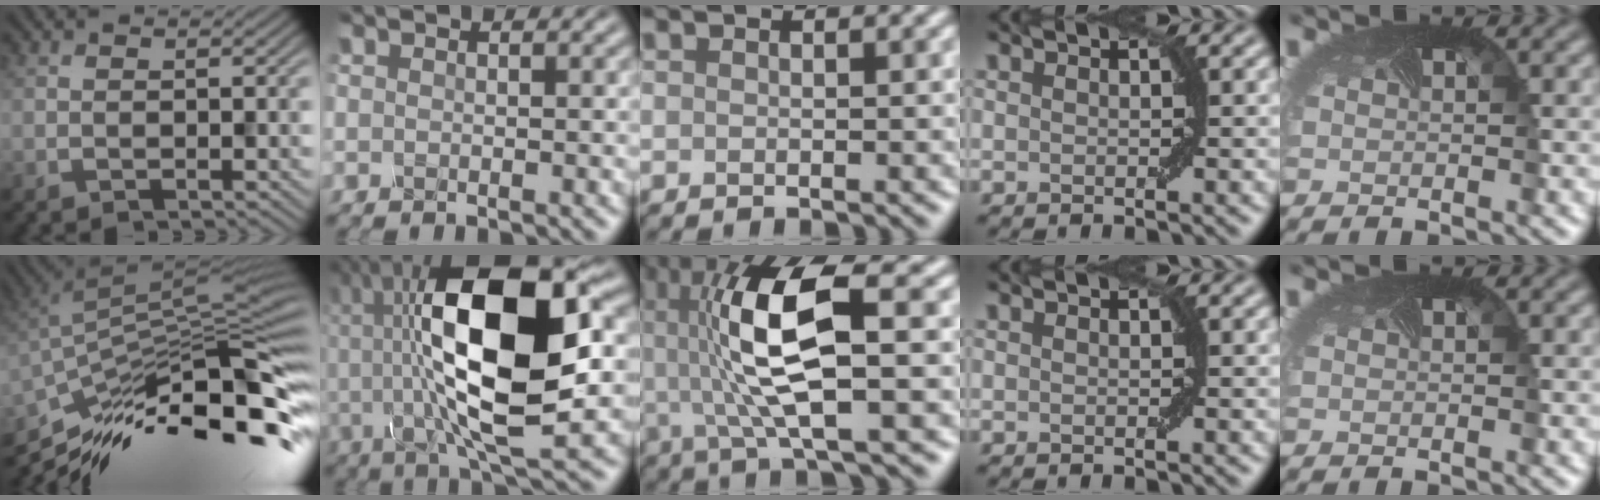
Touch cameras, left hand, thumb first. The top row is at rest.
{"thumb": {"total": 16.2, "force": [-8.9, 4.1, 12.9], "torque": [-0.247, 0.012, -0.161]}, "index": {"total": 15.6, "force": [1.8, 5.2, 14.6], "torque": [-0.252, 0.007, 0.026]}, "middle": {"total": 10.2, "force": [1.2, 2.5, 9.8], "torque": [-0.188, 0.006, 0.029]}}